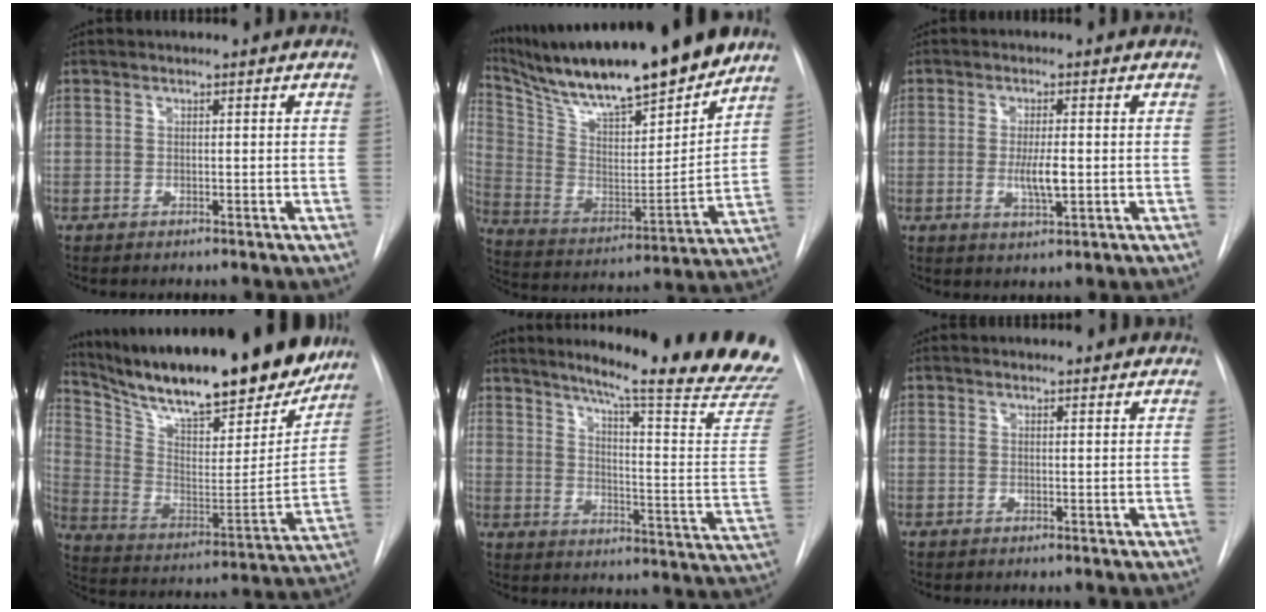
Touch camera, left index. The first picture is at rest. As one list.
[{"total": 24.4, "force": [20.3, 3.4, 13.2], "torque": [-0.249, -0.020, 0.331]}, {"total": 4.3, "force": [-1.2, 0.9, 4.0], "torque": [-0.074, -0.012, -0.018]}, {"total": 29.2, "force": [24.1, 6.6, 15.0], "torque": [-0.253, -0.045, 0.349]}, {"total": 24.6, "force": [20.8, -0.4, 13.1], "torque": [-0.184, -0.113, 0.251]}, {"total": 1.3, "force": [1.2, 0.6, 0.1], "torque": [-0.004, 0.002, 0.007]}]